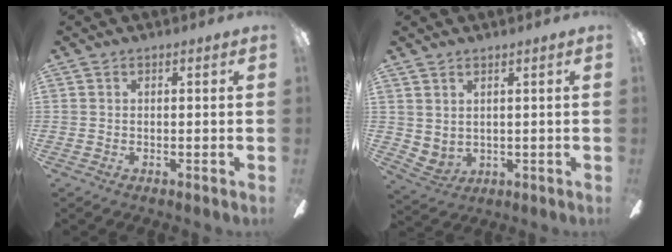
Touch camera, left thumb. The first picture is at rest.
{"total": 3.0, "force": [2.5, 1.5, 0.6], "torque": [-0.020, -0.014, 0.049]}